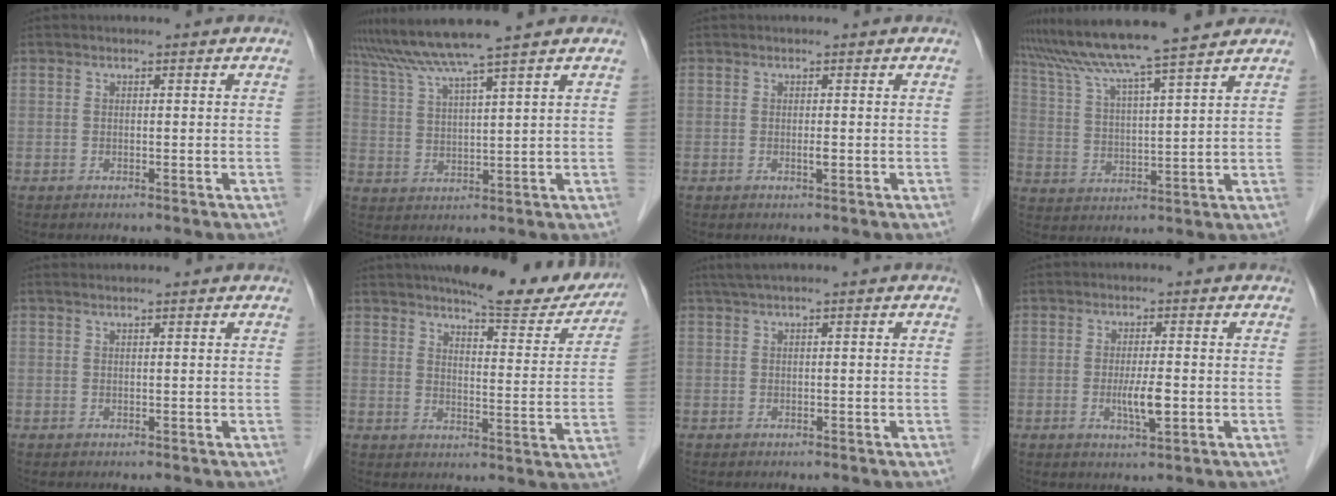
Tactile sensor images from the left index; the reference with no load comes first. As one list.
[{"total": 9.4, "force": [7.8, -2.0, 4.8], "torque": [-0.090, 0.017, 0.141]}, {"total": 0.6, "force": [0.1, 0.0, 0.6], "torque": [-0.014, -0.002, 0.000]}, {"total": 15.3, "force": [13.1, -0.7, 7.8], "torque": [-0.143, 0.024, 0.212]}, {"total": 2.2, "force": [2.1, 0.1, 0.8], "torque": [-0.012, 0.023, 0.030]}, {"total": 16.0, "force": [14.1, 3.0, 6.8], "torque": [-0.081, -0.023, 0.170]}, {"total": 1.7, "force": [1.1, -0.2, 1.4], "torque": [-0.035, 0.019, 0.025]}, {"total": 3.7, "force": [-0.6, 0.5, 3.7], "torque": [-0.071, -0.007, -0.009]}]